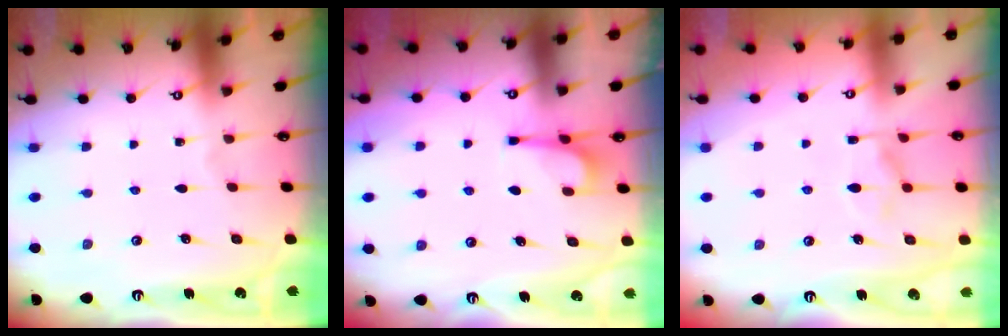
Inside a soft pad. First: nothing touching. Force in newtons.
{"total": 4.7, "press": 4.7, "slide": 0.5}
{"total": 3.5, "press": 3.3, "slide": 1.3}